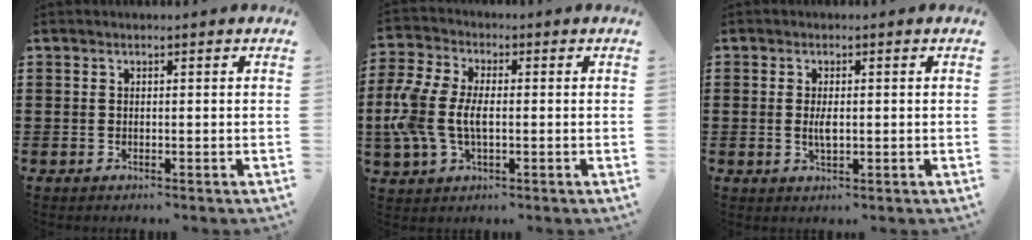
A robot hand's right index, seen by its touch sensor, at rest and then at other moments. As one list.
[{"total": 7.8, "force": [-1.0, 4.5, 6.3], "torque": [-0.167, -0.005, -0.029]}, {"total": 2.6, "force": [0.0, 1.0, 2.4], "torque": [-0.051, -0.003, -0.003]}]